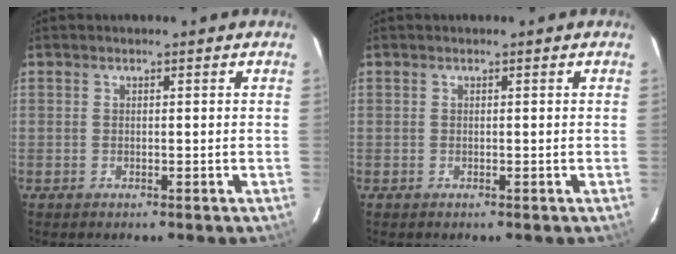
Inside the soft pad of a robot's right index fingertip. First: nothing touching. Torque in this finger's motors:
{"motor_torque": [0.00, 0.00, 0.01, 0.00]}